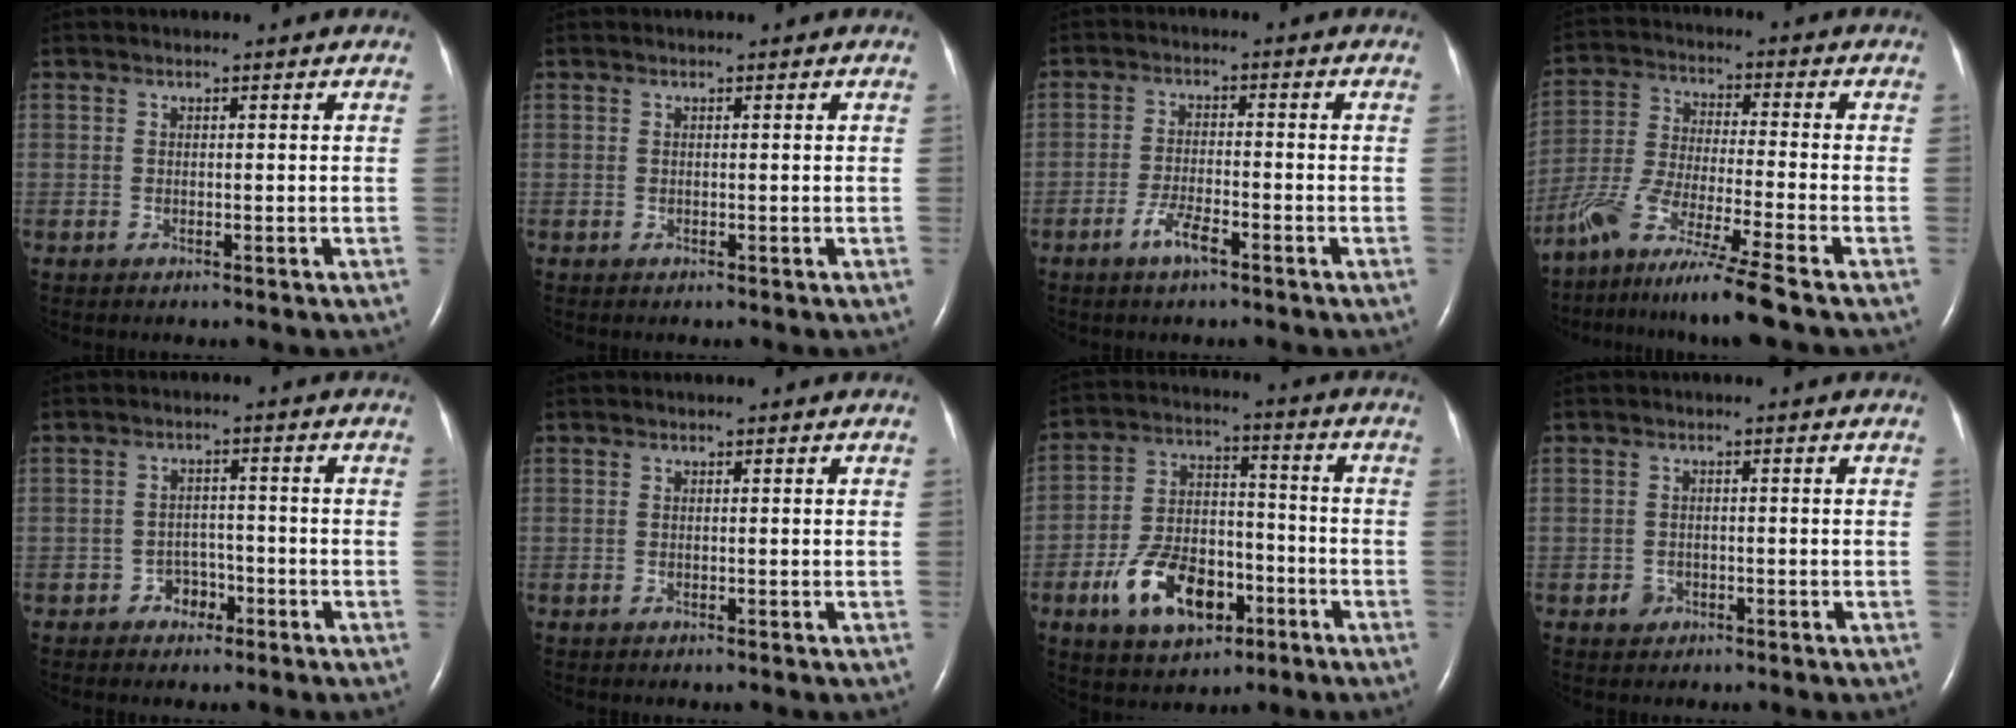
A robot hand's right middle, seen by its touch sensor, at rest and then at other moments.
{"total": 0.0}
{"total": 4.1, "force": [-2.6, 0.8, 3.0], "torque": [-0.060, -0.001, -0.051]}
{"total": 10.8, "force": [-8.4, -1.3, 6.6], "torque": [-0.139, -0.034, -0.160]}
{"total": 3.0, "force": [-1.8, 2.2, 1.0], "torque": [-0.010, 0.010, -0.028]}
{"total": 0.0}
{"total": 12.8, "force": [-5.8, 7.2, 8.8], "torque": [-0.177, 0.013, -0.095]}
{"total": 1.5, "force": [-0.8, 1.2, 0.3], "torque": [-0.005, 0.005, -0.013]}